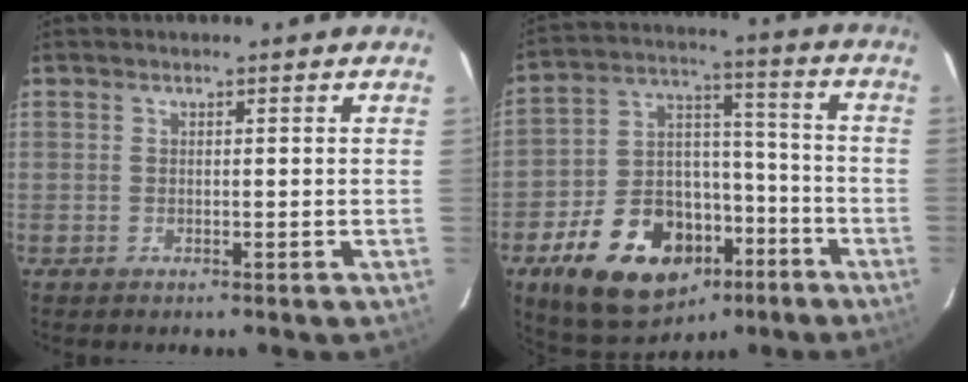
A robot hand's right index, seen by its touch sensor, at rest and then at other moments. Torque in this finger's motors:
{"motor_torque": [1.79, -0.35, 0.71, 0.11]}